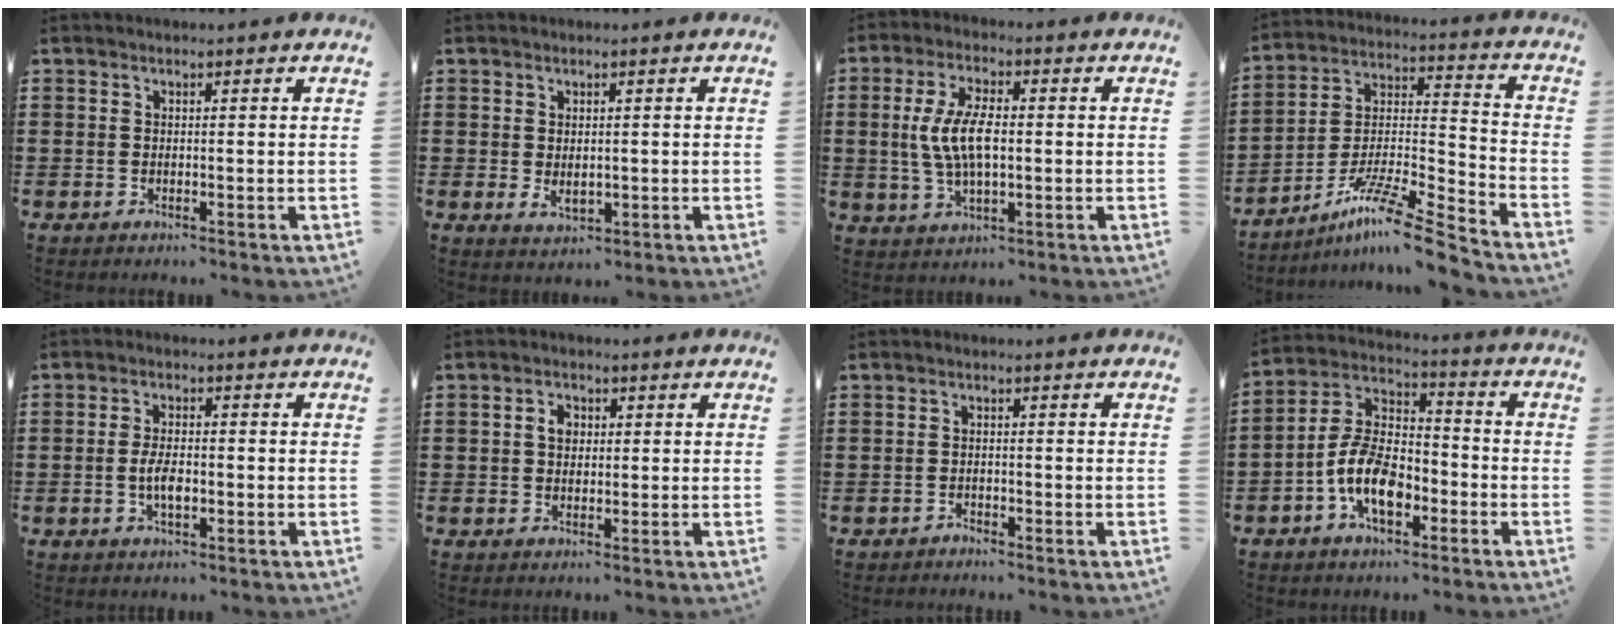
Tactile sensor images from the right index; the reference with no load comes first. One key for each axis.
{"total": 2.2, "fx": 0.1, "fy": 1.2, "fz": 1.8, "tx": -0.036, "ty": 0.001, "tz": 0.002}
{"total": 7.9, "fx": 0.1, "fy": 3.2, "fz": 7.2, "tx": -0.162, "ty": 0.001, "tz": -0.007}
{"total": 12.1, "fx": -9.6, "fy": 0.6, "fz": 7.4, "tx": -0.122, "ty": 0.013, "tz": -0.184}
{"total": 4.0, "fx": -0.7, "fy": 1.6, "fz": 3.6, "tx": -0.072, "ty": 0.001, "tz": -0.015}
{"total": 2.6, "fx": 0.4, "fy": 2.0, "fz": 1.7, "tx": -0.039, "ty": 0.011, "tz": 0.004}
{"total": 0.8, "fx": -0.8, "fy": 0.2, "fz": 0.0, "tx": -0.003, "ty": 0.002, "tz": -0.018}
{"total": 10.0, "fx": -4.0, "fy": 5.2, "fz": 7.5, "tx": -0.175, "ty": -0.001, "tz": -0.078}